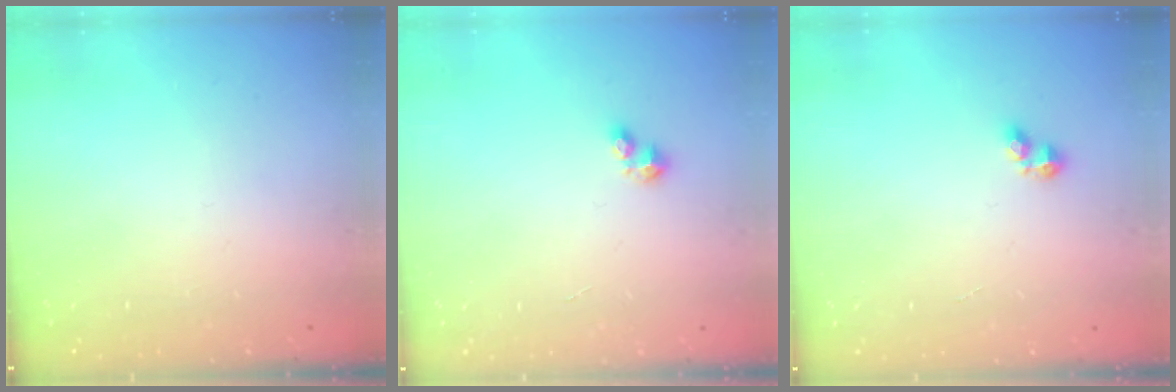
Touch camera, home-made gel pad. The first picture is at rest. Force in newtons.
{"total": 2.5, "press": 2.5, "slide": 0.4}
{"total": 2.6, "press": 2.5, "slide": 0.5}